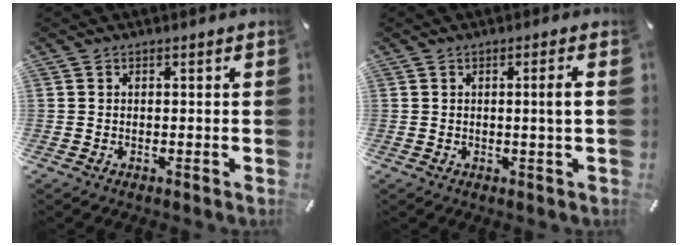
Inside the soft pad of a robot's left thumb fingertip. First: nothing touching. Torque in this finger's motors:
{"motor_torque": [0.63, 0.21, 1.32, -1.45, 0.20]}